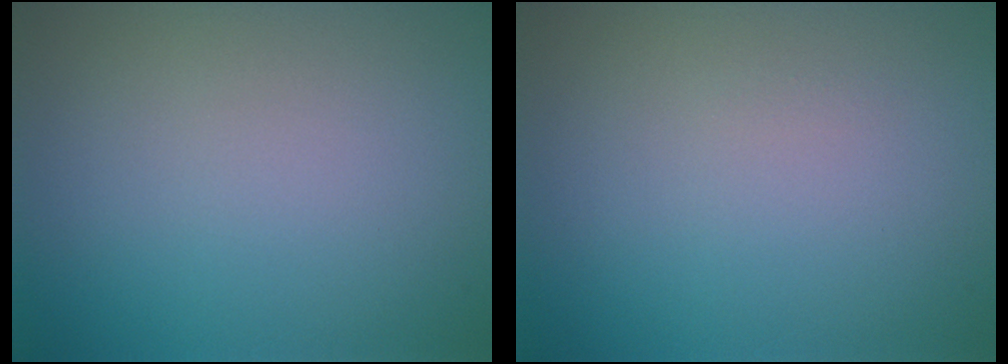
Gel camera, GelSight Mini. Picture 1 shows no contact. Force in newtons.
{"total": 0.0}